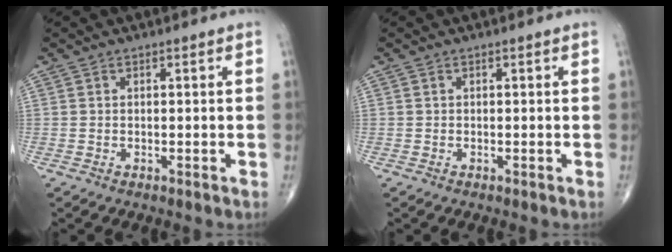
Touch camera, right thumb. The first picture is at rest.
{"total": 0.0}